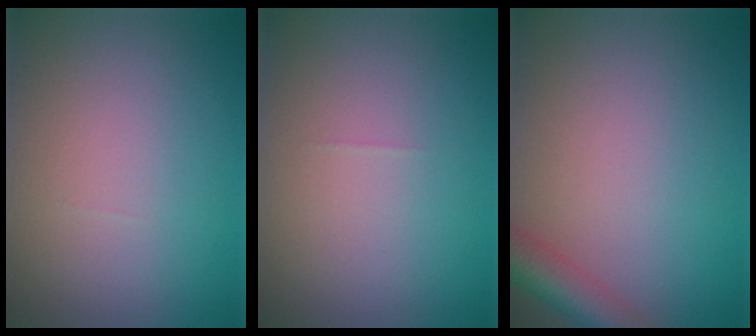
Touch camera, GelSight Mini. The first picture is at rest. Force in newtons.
{"total": 0.0}
{"total": 3.9, "press": 3.9, "slide": 0.2}